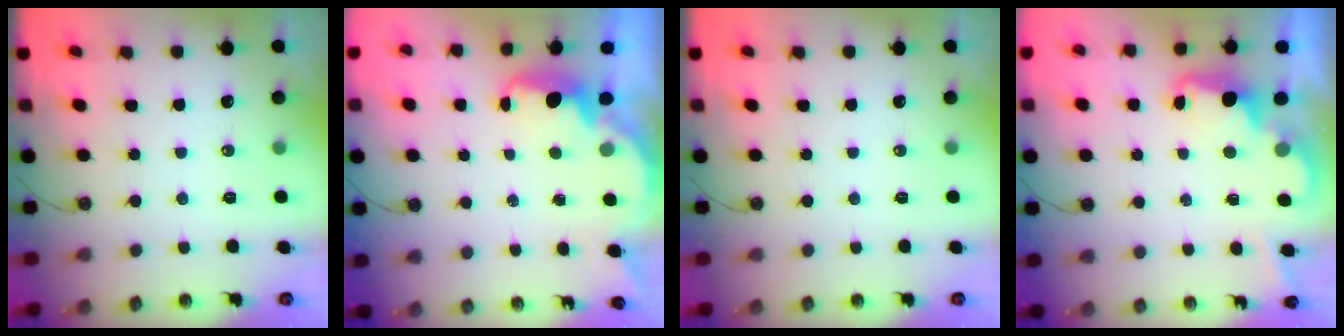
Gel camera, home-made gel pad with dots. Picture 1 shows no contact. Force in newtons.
{"total": 2.7, "press": 2.6, "slide": 0.6}
{"total": 0.0}
{"total": 2.4, "press": 2.3, "slide": 0.5}